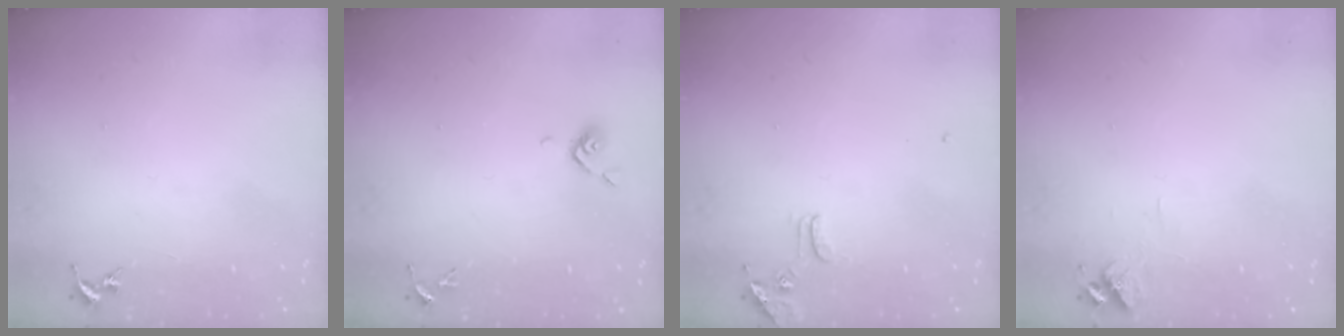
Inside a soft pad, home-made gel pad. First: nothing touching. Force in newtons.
{"total": 5.1, "press": 4.9, "slide": 1.2}
{"total": 8.0, "press": 7.9, "slide": 0.7}
{"total": 6.4, "press": 6.4, "slide": 0.8}